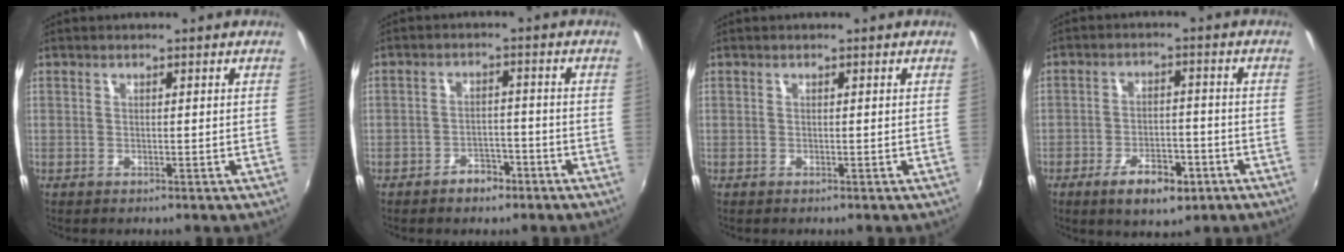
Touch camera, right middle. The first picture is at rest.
{"total": 4.1, "force": [-3.0, 2.3, 1.6], "torque": [-0.036, 0.009, -0.036]}
{"total": 0.0}
{"total": 8.4, "force": [-4.7, 3.8, 5.8], "torque": [-0.115, 0.000, -0.064]}